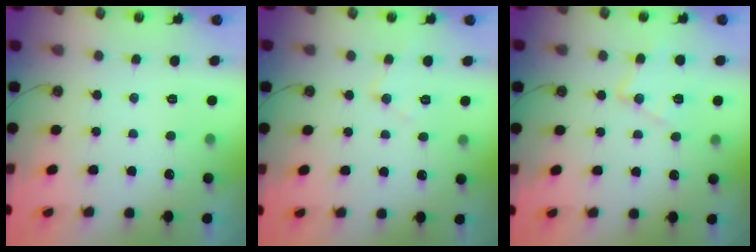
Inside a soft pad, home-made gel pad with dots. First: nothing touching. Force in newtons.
{"total": 7.2, "press": 7.2, "slide": 0.6}
{"total": 10.3, "press": 10.2, "slide": 0.8}